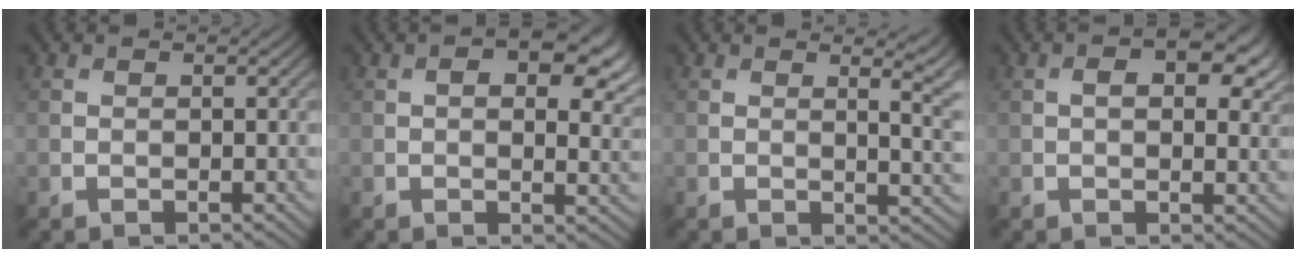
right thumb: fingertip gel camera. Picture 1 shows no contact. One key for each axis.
{"total": 9.5, "fx": 3.4, "fy": 4.9, "fz": 7.4, "tx": -0.102, "ty": -0.001, "tz": 0.046}
{"total": 6.4, "fx": 2.2, "fy": 2.6, "fz": 5.4, "tx": -0.047, "ty": 0.006, "tz": 0.024}
{"total": 7.3, "fx": 2.5, "fy": 3.9, "fz": 5.7, "tx": -0.083, "ty": 0.002, "tz": 0.033}